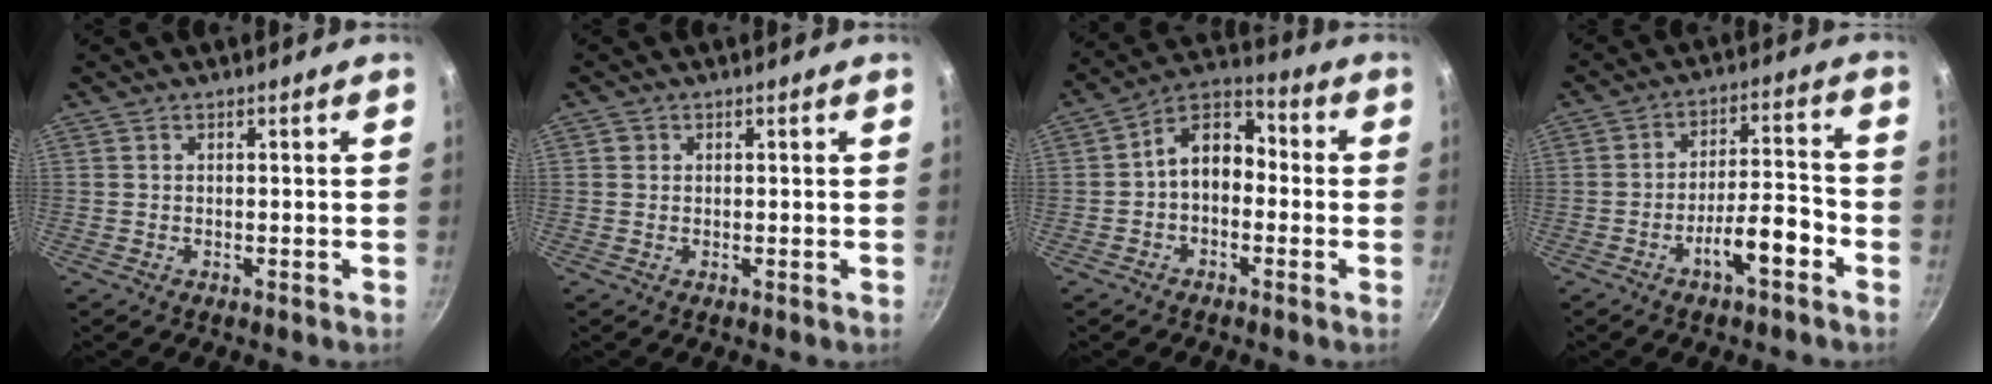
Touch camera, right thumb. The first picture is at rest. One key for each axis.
{"total": 1.0, "fx": 0.2, "fy": 0.9, "fz": 0.2, "tx": 0.000, "ty": 0.002, "tz": 0.000}
{"total": 10.0, "fx": -0.9, "fy": 7.1, "fz": 7.0, "tx": -0.083, "ty": 0.047, "tz": -0.036}
{"total": 8.9, "fx": -4.6, "fy": 2.6, "fz": 7.2, "tx": -0.104, "ty": 0.046, "tz": -0.072}